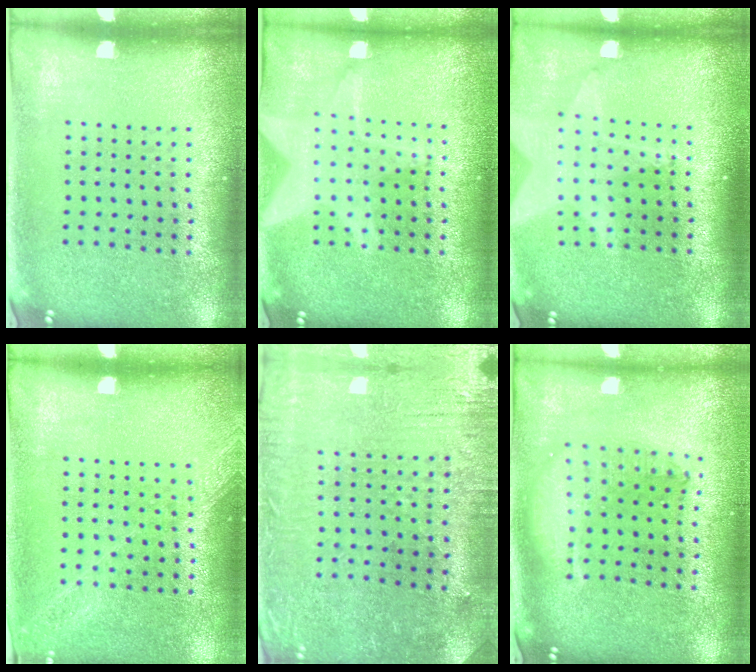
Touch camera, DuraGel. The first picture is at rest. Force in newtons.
{"total": 2.1, "press": 2.1, "slide": 0.2}
{"total": 2.0, "press": 1.5, "slide": 1.3}
{"total": 1.2, "press": 1.2, "slide": 0.2}
{"total": 0.9, "press": 0.7, "slide": 0.5}
{"total": 1.8, "press": 1.5, "slide": 1.0}